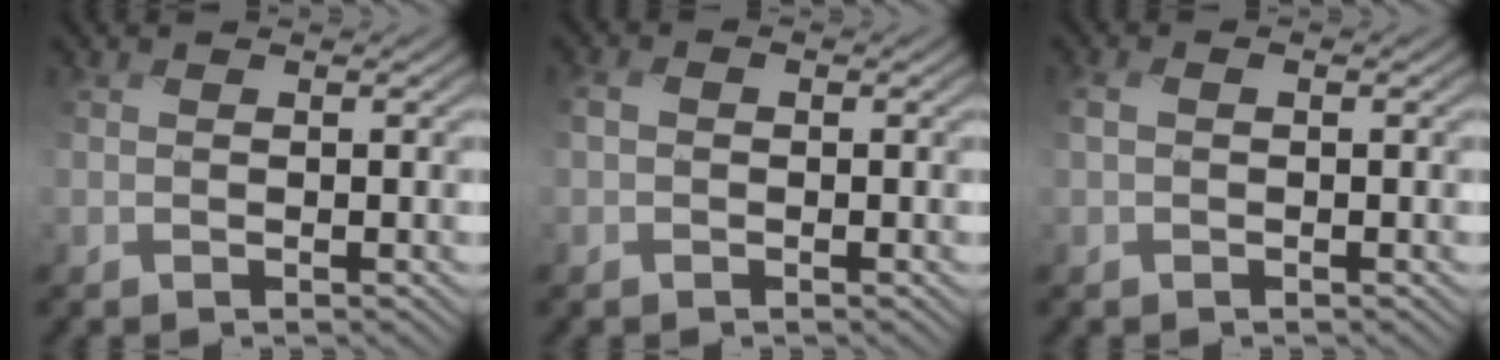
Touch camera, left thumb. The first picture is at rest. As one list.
[{"total": 1.5, "force": [-0.1, 1.2, 1.0], "torque": [-0.022, 0.004, -0.008]}, {"total": 1.6, "force": [0.2, 0.9, 1.3], "torque": [-0.033, 0.007, 0.003]}]